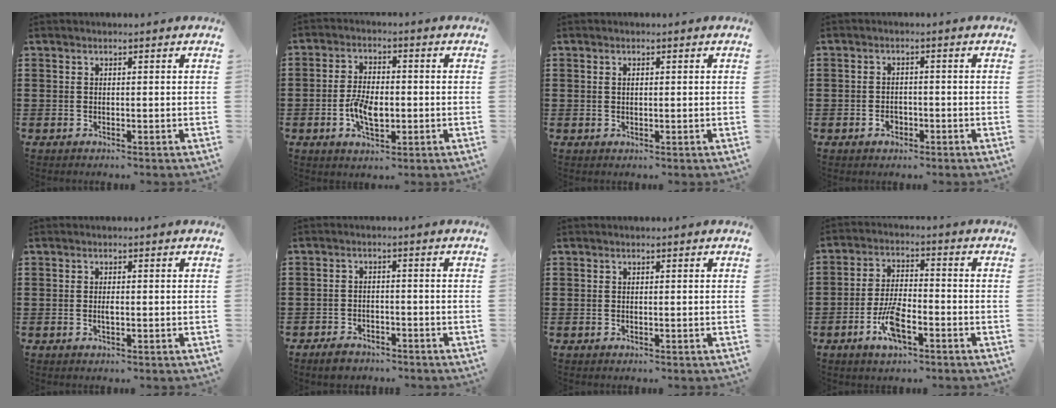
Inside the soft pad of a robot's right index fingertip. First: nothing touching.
{"total": 5.5, "force": [-1.3, 2.8, 4.6], "torque": [-0.101, 0.000, -0.027]}
{"total": 0.8, "force": [0.2, 0.3, 0.7], "torque": [-0.015, 0.001, 0.003]}
{"total": 1.9, "force": [-0.9, 1.3, 1.0], "torque": [-0.024, -0.001, -0.019]}
{"total": 1.1, "force": [-0.1, 0.3, 1.0], "torque": [-0.021, -0.003, -0.002]}
{"total": 2.5, "force": [-2.3, 0.9, 0.3], "torque": [-0.012, 0.007, -0.049]}
{"total": 0.0}
{"total": 7.0, "force": [-3.3, 2.5, 5.7], "torque": [-0.125, -0.002, -0.063]}